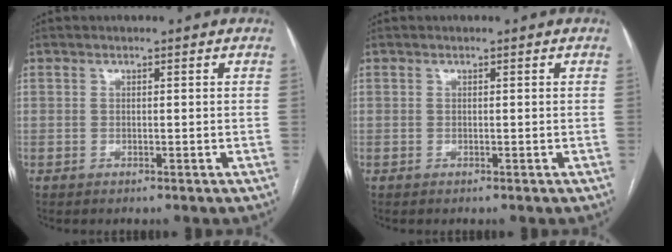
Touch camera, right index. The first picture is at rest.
{"total": 0.0}